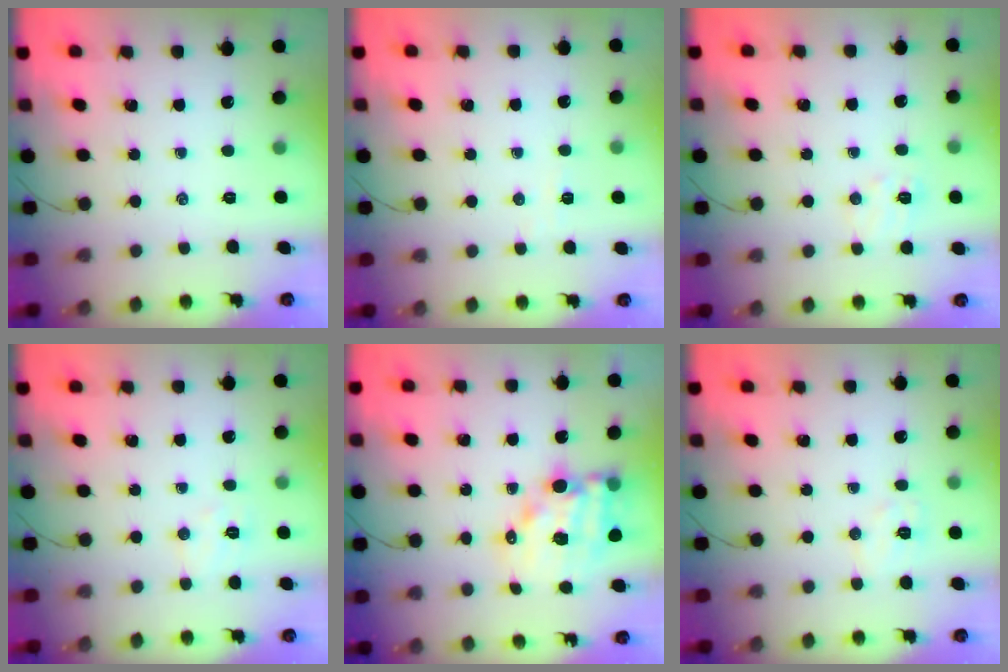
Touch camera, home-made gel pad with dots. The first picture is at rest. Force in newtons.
{"total": 3.1, "press": 2.9, "slide": 1.0}
{"total": 5.3, "press": 5.2, "slide": 1.1}
{"total": 6.0, "press": 5.9, "slide": 1.1}
{"total": 13.3, "press": 12.8, "slide": 3.4}
{"total": 5.8, "press": 5.7, "slide": 1.0}